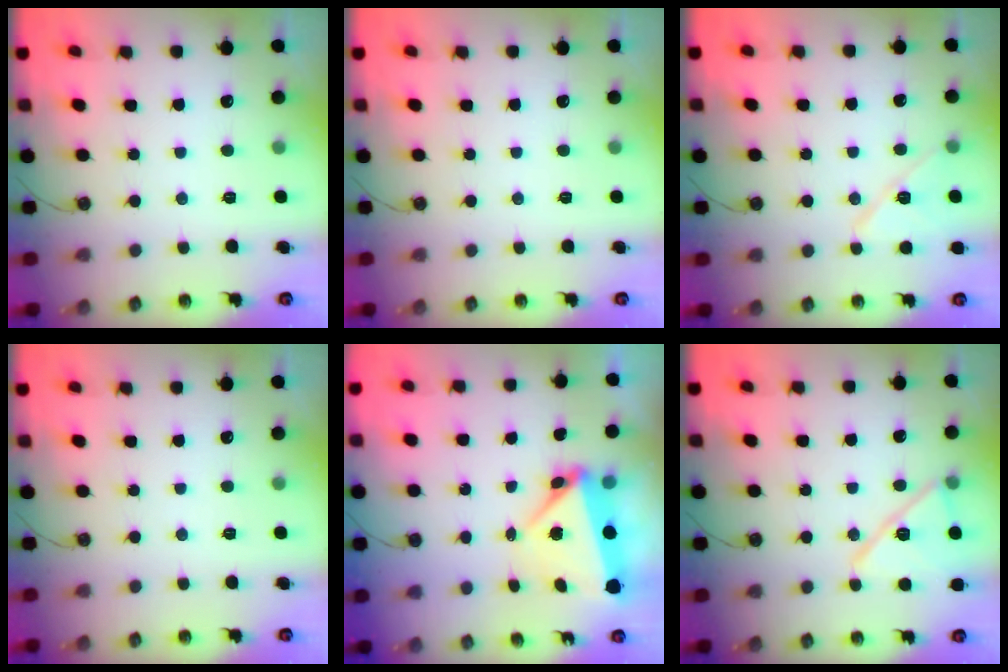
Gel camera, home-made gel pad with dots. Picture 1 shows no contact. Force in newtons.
{"total": 0.0}
{"total": 10.8, "press": 10.7, "slide": 0.9}
{"total": 0.0}
{"total": 8.1, "press": 6.7, "slide": 4.5}
{"total": 13.9, "press": 13.6, "slide": 2.6}